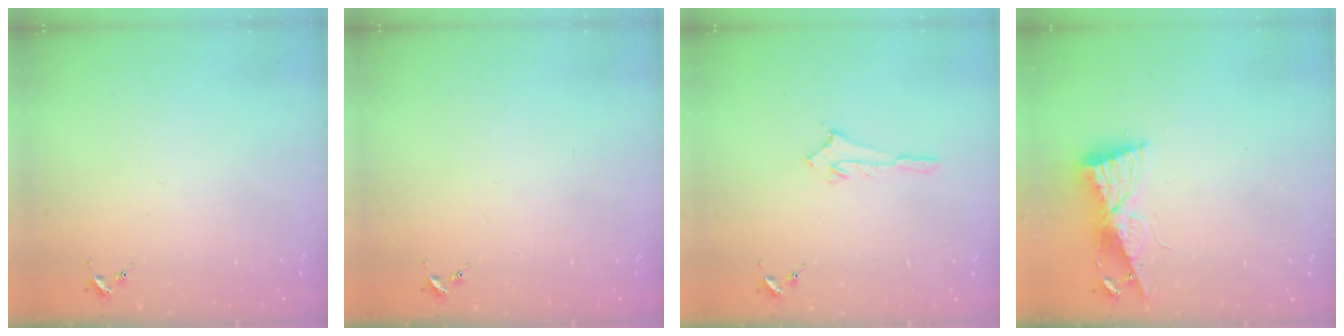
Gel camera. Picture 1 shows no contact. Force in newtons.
{"total": 0.0}
{"total": 2.6, "press": 2.6, "slide": 0.4}
{"total": 8.5, "press": 8.5, "slide": 0.7}